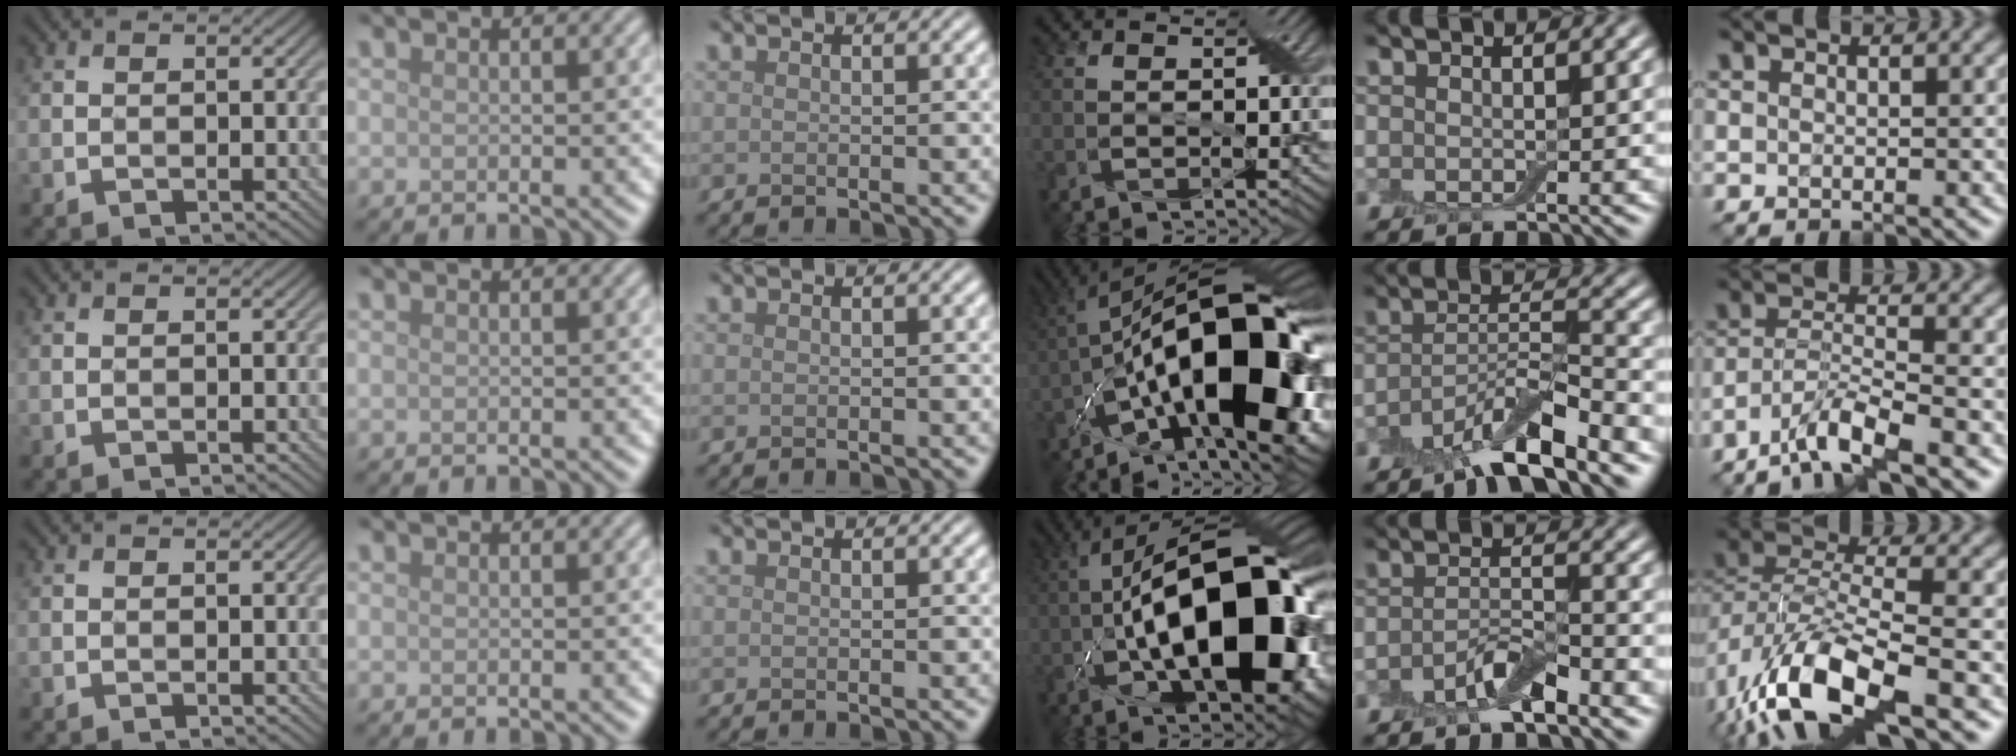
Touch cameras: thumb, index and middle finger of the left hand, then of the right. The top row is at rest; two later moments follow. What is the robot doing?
{"motion": "wrap", "object": "adhesive wrap"}